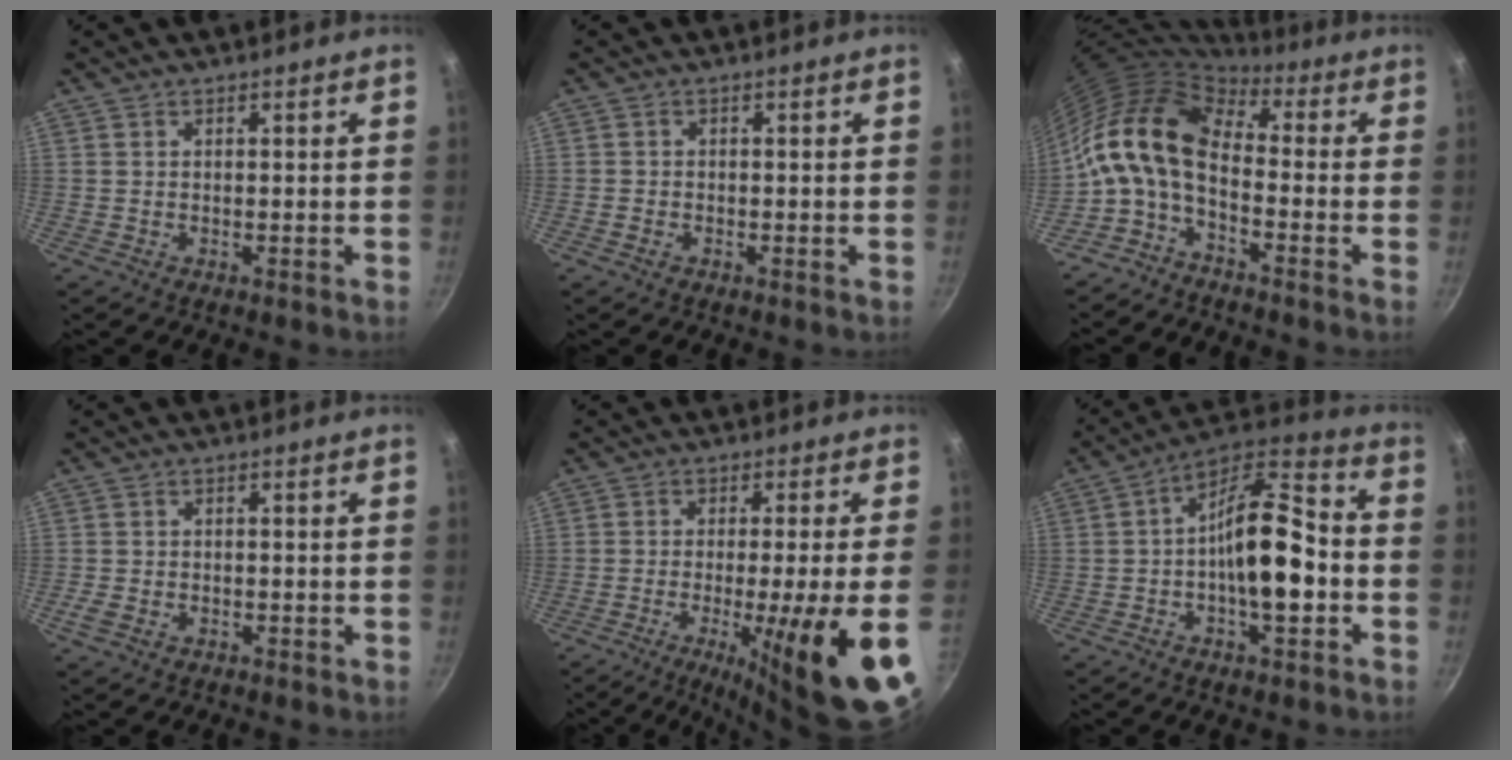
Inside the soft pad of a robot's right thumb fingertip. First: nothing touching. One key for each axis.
{"total": 1.2, "fx": -0.7, "fy": 0.9, "fz": 0.5, "tx": -0.011, "ty": 0.002, "tz": -0.012}
{"total": 13.7, "fx": -1.9, "fy": 7.8, "fz": 11.1, "tx": -0.206, "ty": 0.035, "tz": -0.057}
{"total": 2.8, "fx": -1.1, "fy": 1.9, "fz": 1.7, "tx": -0.033, "ty": 0.002, "tz": -0.020}
{"total": 17.8, "fx": -5.2, "fy": 1.8, "fz": 16.9, "tx": -0.241, "ty": -0.006, "tz": -0.066}
{"total": 15.8, "fx": -2.5, "fy": 6.8, "fz": 14.0, "tx": -0.203, "ty": 0.047, "tz": -0.054}